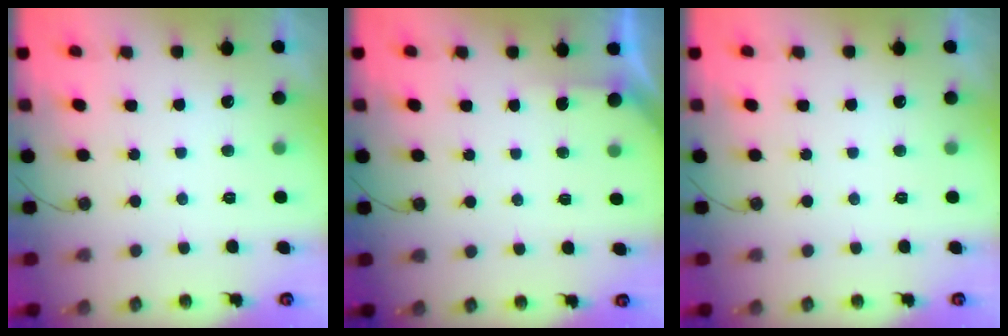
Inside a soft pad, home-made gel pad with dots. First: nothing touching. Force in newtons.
{"total": 1.5, "press": 1.5, "slide": 0.2}
{"total": 0.0}